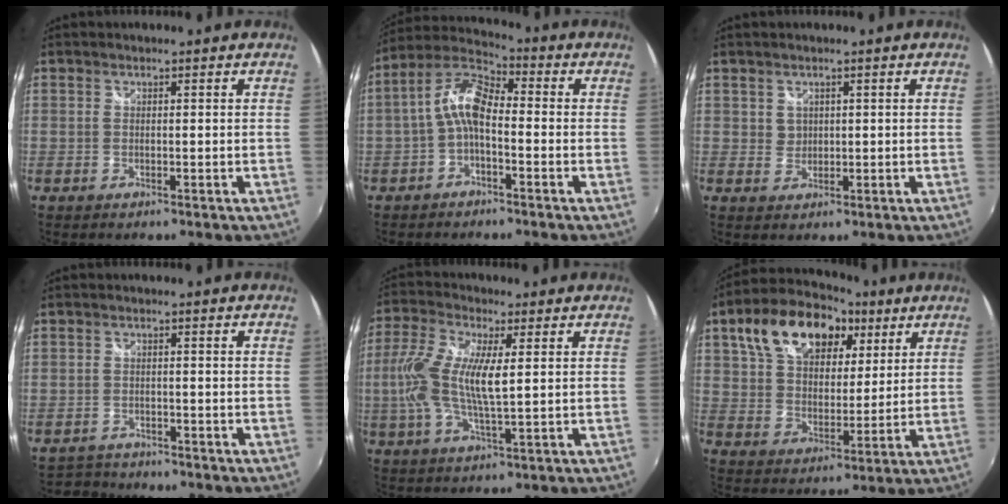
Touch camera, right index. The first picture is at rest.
{"total": 8.1, "force": [-1.7, 3.6, 7.1], "torque": [-0.156, 0.024, -0.036]}
{"total": 1.9, "force": [0.9, 1.6, 0.2], "torque": [0.005, 0.008, 0.017]}
{"total": 3.3, "force": [-3.0, 1.2, -0.4], "torque": [-0.008, 0.004, -0.056]}
{"total": 11.8, "force": [1.0, 3.2, 11.4], "torque": [-0.235, 0.006, 0.016]}
{"total": 19.7, "force": [10.0, 11.5, 12.4], "torque": [-0.255, 0.059, 0.173]}